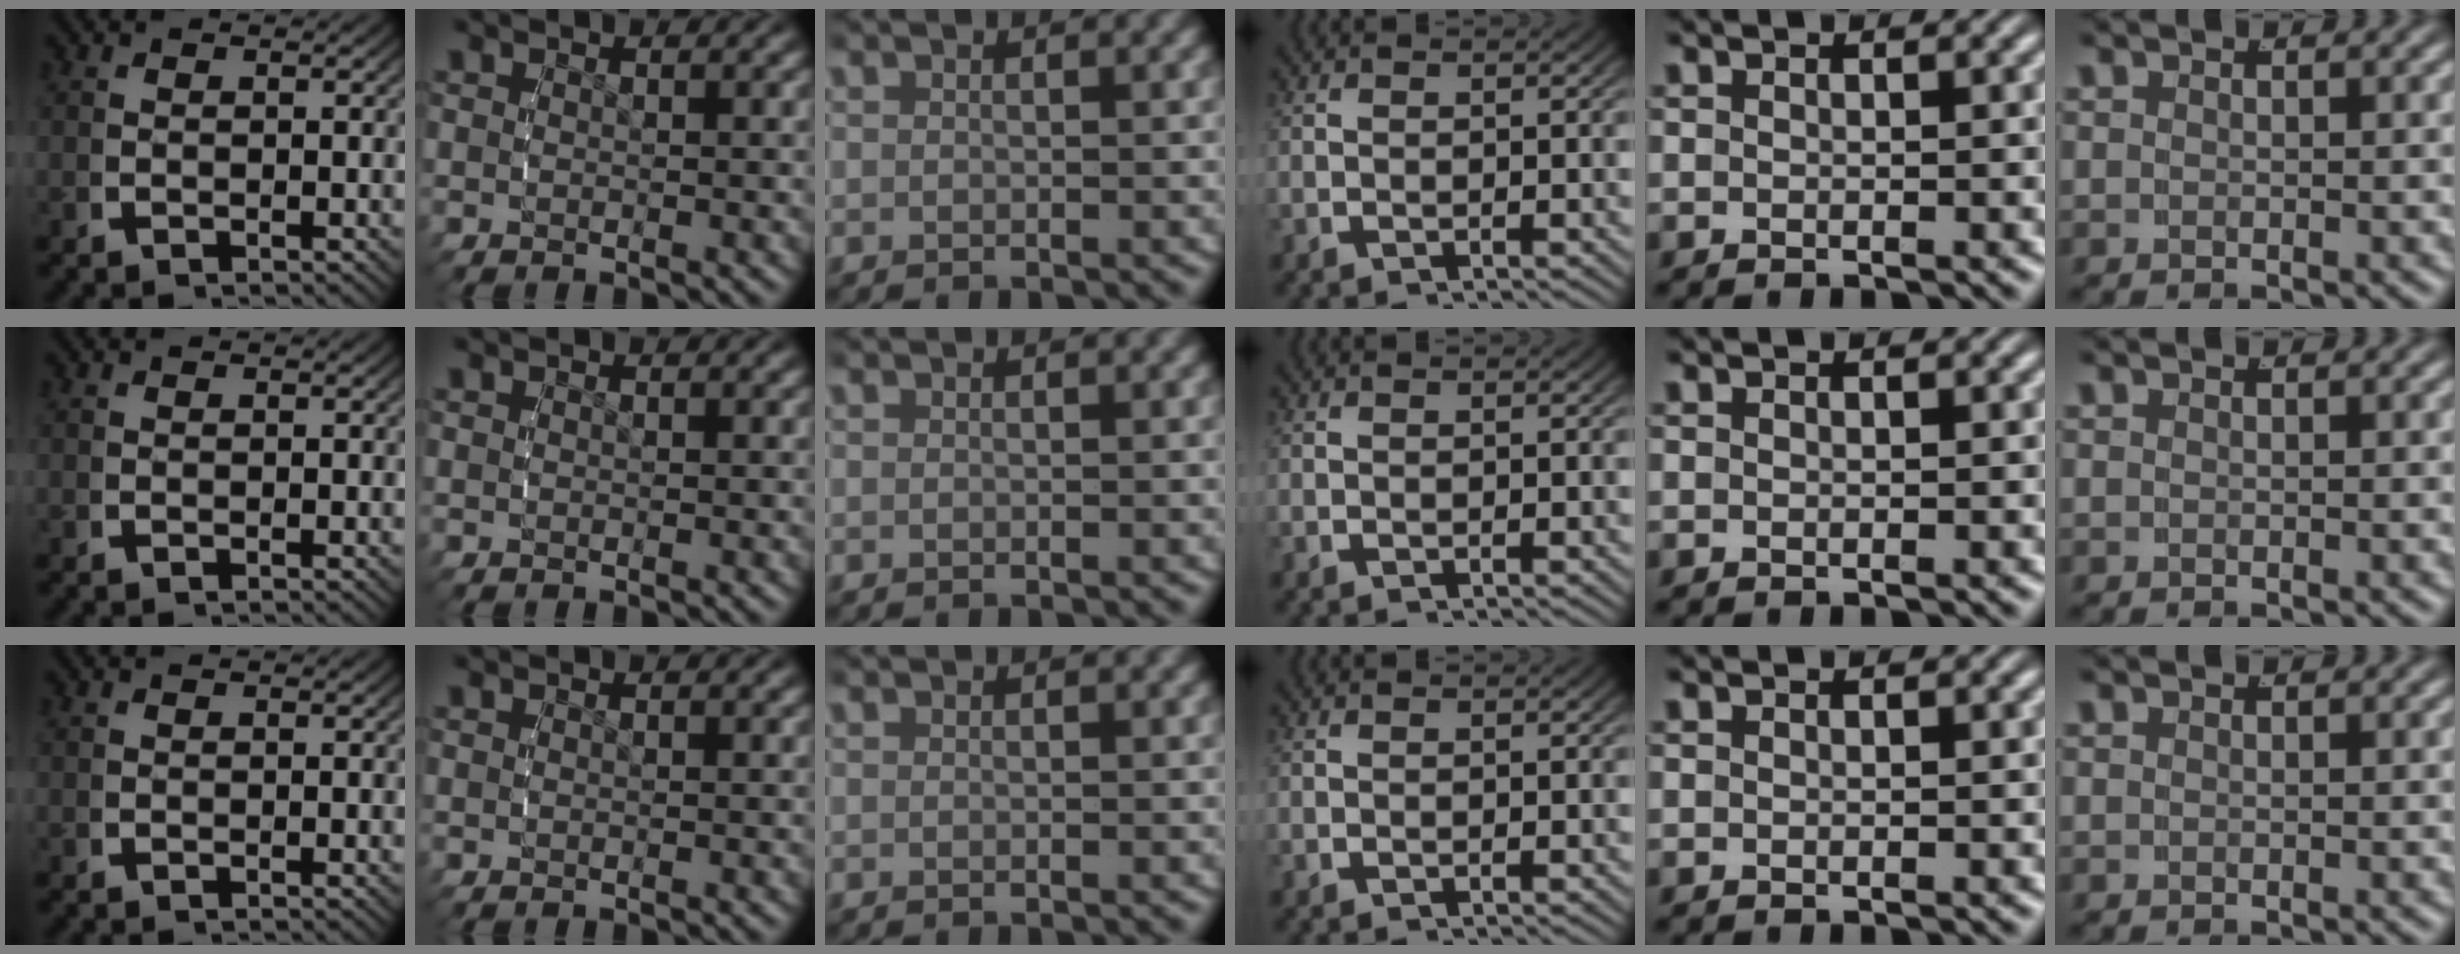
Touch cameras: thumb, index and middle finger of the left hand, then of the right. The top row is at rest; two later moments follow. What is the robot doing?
{"motion": "reach", "object": "measuring cup"}